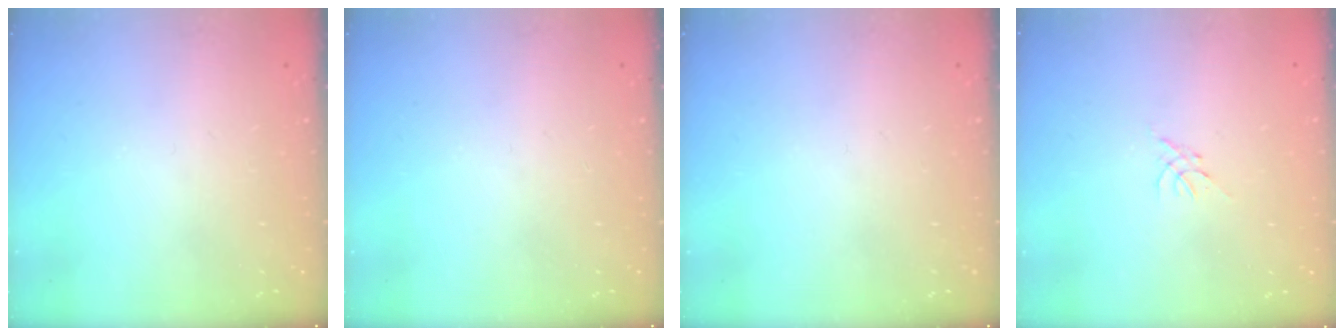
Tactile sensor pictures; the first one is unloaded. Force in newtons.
{"total": 0.0}
{"total": 0.0}
{"total": 0.5, "press": 0.4, "slide": 0.3}